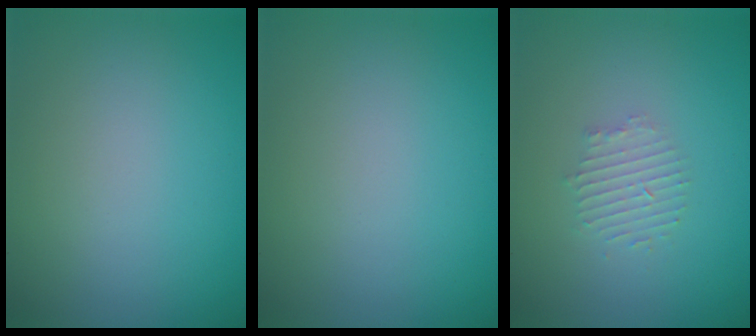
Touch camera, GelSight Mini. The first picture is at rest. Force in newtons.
{"total": 0.0}
{"total": 1.8, "press": 1.7, "slide": 0.4}